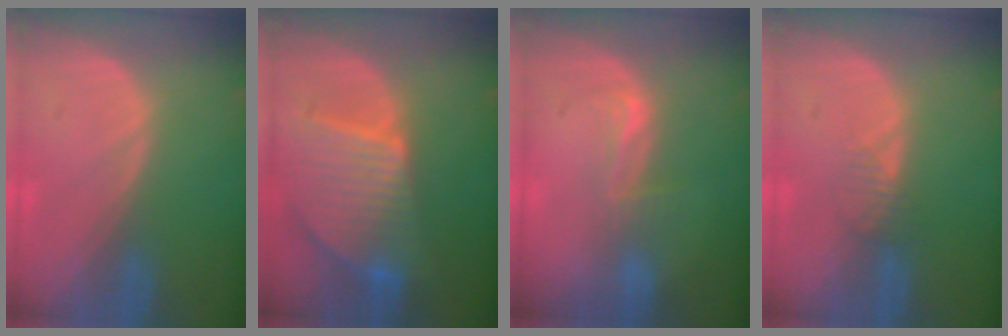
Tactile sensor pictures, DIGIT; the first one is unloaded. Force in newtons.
{"total": 9.5, "press": 8.3, "slide": 4.7}
{"total": 2.7, "press": 2.3, "slide": 1.5}
{"total": 1.6, "press": 1.6, "slide": 0.2}